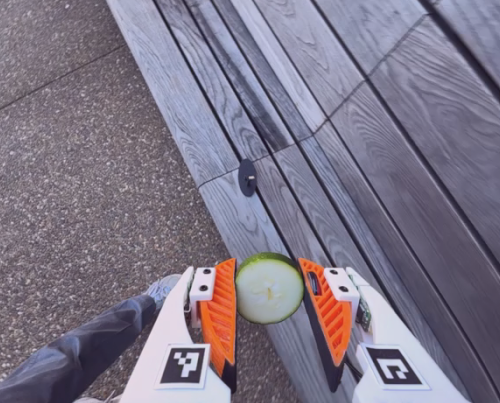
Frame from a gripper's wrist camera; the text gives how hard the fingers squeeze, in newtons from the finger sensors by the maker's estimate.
{"total": 11.9, "left": 12.4, "right": 11.4}